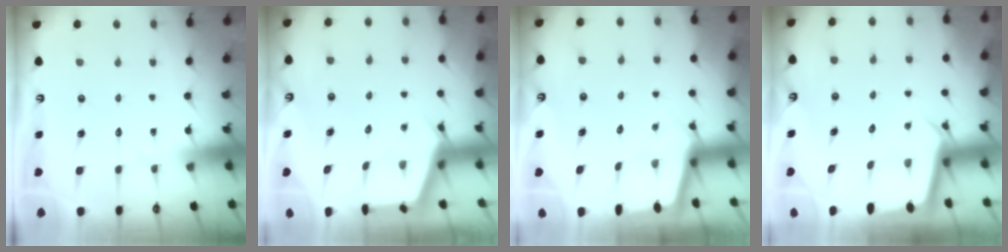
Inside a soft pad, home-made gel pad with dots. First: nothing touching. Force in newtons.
{"total": 2.7, "press": 2.7, "slide": 0.3}
{"total": 1.5, "press": 1.5, "slide": 0.2}
{"total": 2.8, "press": 2.8, "slide": 0.0}